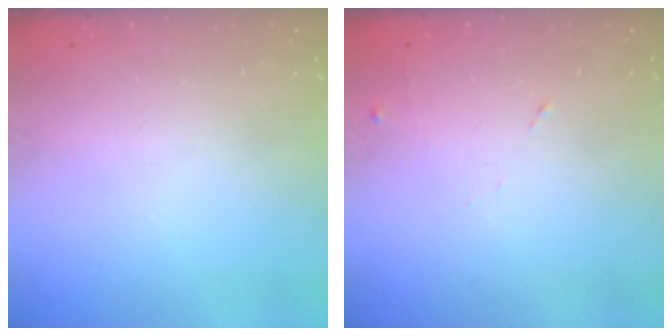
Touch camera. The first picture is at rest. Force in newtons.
{"total": 6.1, "press": 6.1, "slide": 0.6}